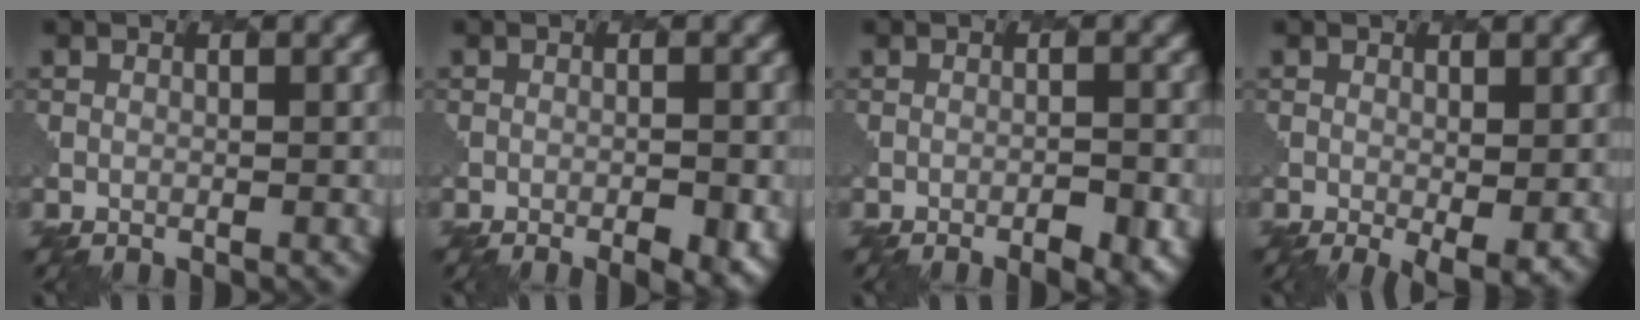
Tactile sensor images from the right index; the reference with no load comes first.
{"total": 3.9, "force": [-1.6, 1.2, 3.3], "torque": [-0.039, -0.001, -0.013]}
{"total": 3.3, "force": [-1.8, 0.8, 2.6], "torque": [-0.041, 0.004, -0.023]}
{"total": 2.8, "force": [-0.1, 0.8, 2.6], "torque": [-0.037, -0.015, 0.004]}